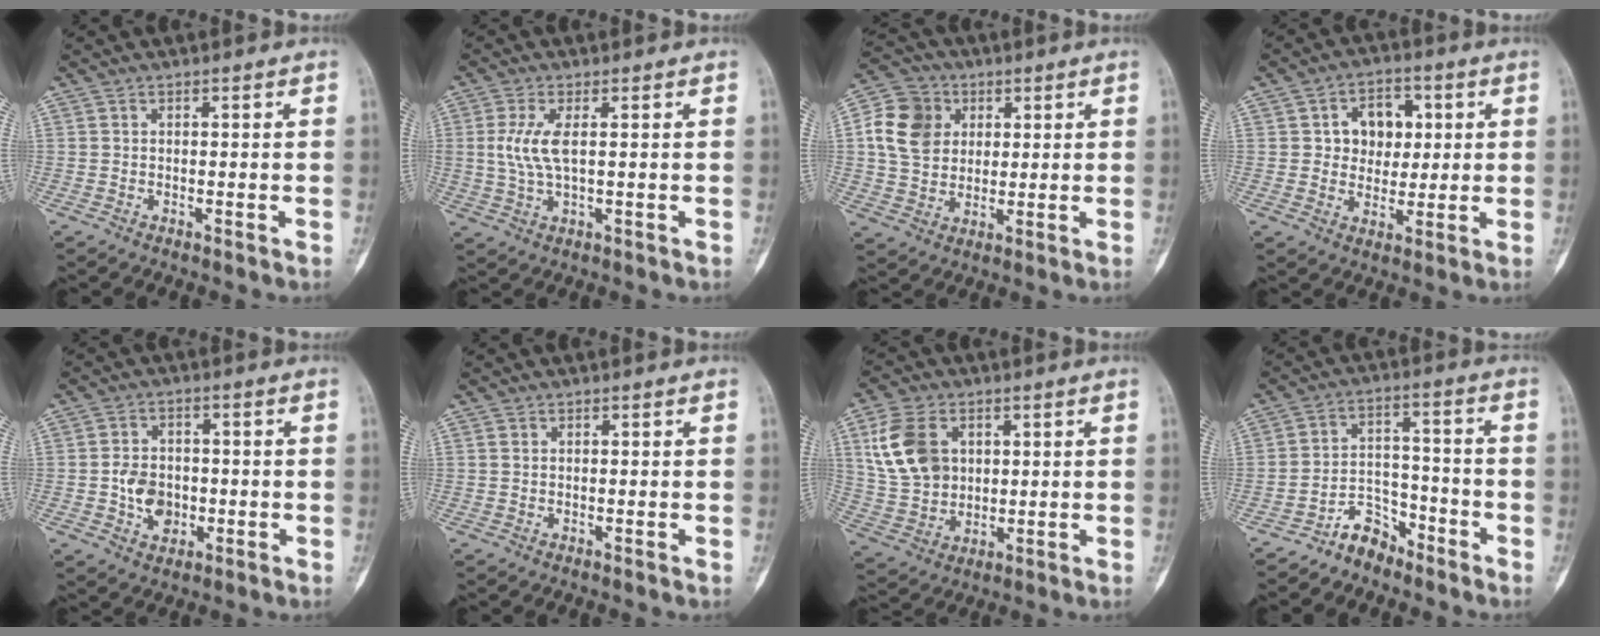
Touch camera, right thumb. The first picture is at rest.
{"total": 6.1, "force": [1.1, 2.2, 5.6], "torque": [-0.139, -0.004, 0.025]}
{"total": 12.0, "force": [2.9, 9.8, 6.2], "torque": [-0.099, 0.001, 0.049]}
{"total": 8.8, "force": [1.9, 6.9, 5.2], "torque": [-0.026, 0.002, 0.028]}
{"total": 7.0, "force": [-1.3, 5.4, 4.3], "torque": [-0.047, 0.009, -0.020]}
{"total": 0.7, "force": [0.3, 0.5, 0.4], "torque": [-0.011, 0.001, 0.006]}
{"total": 13.1, "force": [4.0, 9.5, 8.1], "torque": [-0.143, -0.009, 0.084]}
{"total": 6.9, "force": [-5.6, 3.7, 1.7], "torque": [0.000, 0.065, -0.104]}